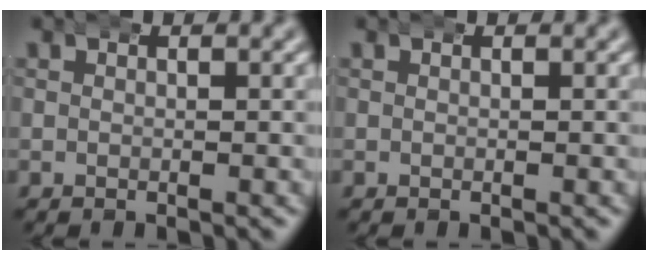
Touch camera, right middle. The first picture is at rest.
{"total": 0.0}